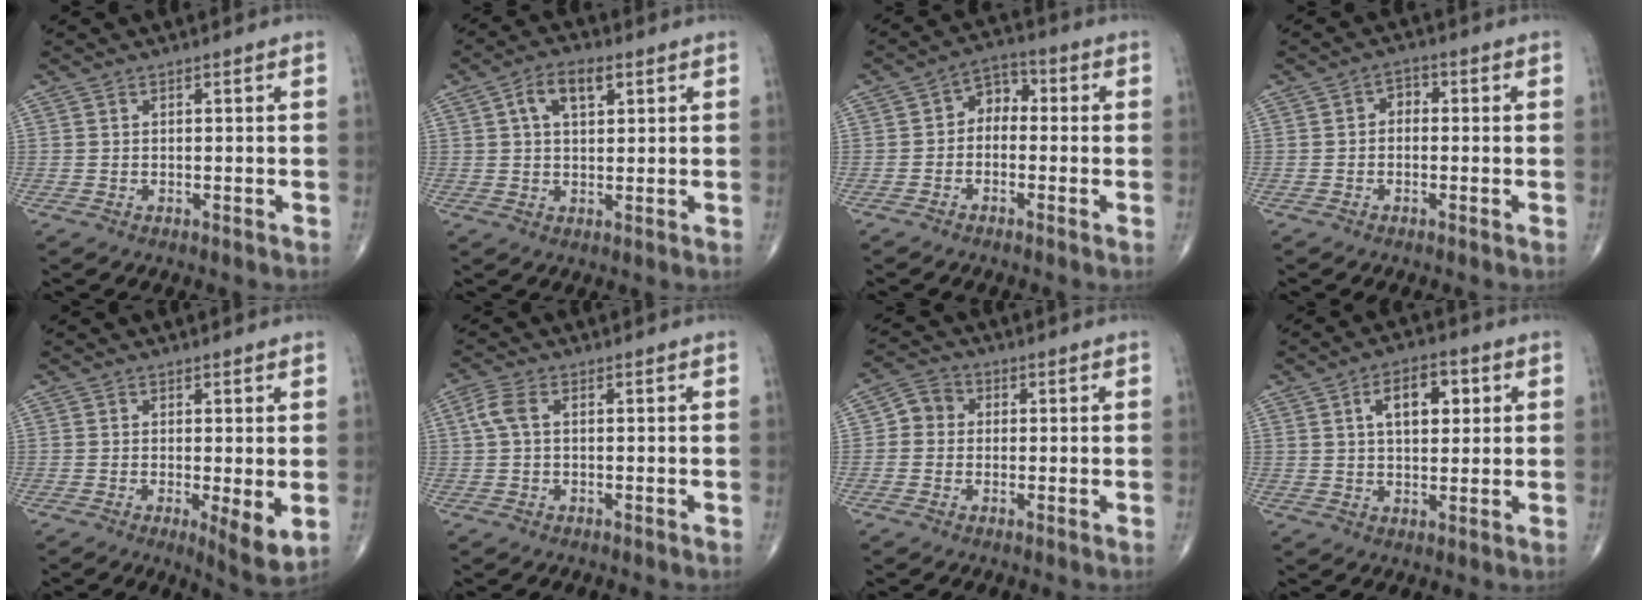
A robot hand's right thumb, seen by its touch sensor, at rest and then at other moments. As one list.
[{"total": 6.6, "force": [2.4, 3.6, 5.0], "torque": [-0.080, 0.008, 0.039]}, {"total": 5.1, "force": [-0.5, 3.8, 3.3], "torque": [-0.027, 0.027, -0.026]}, {"total": 2.6, "force": [-0.1, 2.0, 1.6], "torque": [-0.009, 0.012, -0.014]}, {"total": 5.6, "force": [-0.7, 1.4, 5.4], "torque": [-0.084, -0.019, -0.012]}, {"total": 3.6, "force": [0.5, 1.9, 2.9], "torque": [-0.077, 0.011, 0.006]}, {"total": 4.6, "force": [0.0, 4.1, 1.9], "torque": [-0.014, 0.012, -0.012]}, {"total": 8.8, "force": [2.7, 4.7, 6.8], "torque": [-0.082, 0.001, 0.040]}]